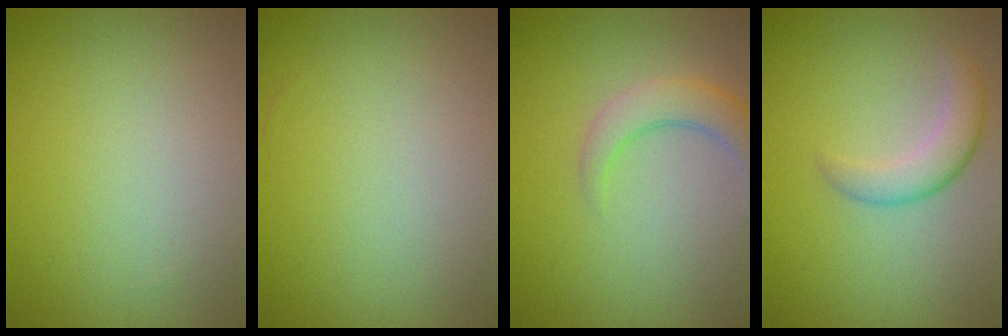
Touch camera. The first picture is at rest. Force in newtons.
{"total": 0.0}
{"total": 3.6, "press": 3.6, "slide": 0.2}
{"total": 3.0, "press": 3.0, "slide": 0.1}